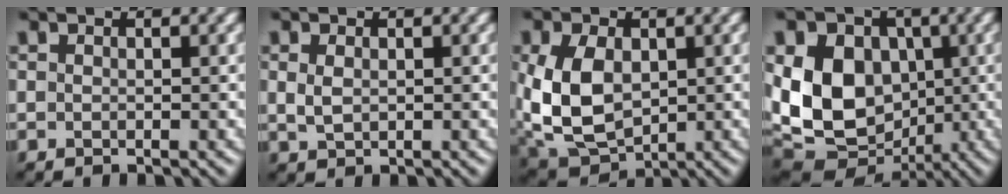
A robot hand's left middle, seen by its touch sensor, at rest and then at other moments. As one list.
[{"total": 1.4, "force": [0.3, 1.0, 1.0], "torque": [-0.027, -0.002, 0.009]}, {"total": 8.4, "force": [0.2, 5.8, 6.1], "torque": [-0.150, -0.005, 0.007]}, {"total": 13.4, "force": [0.5, 10.2, 8.6], "torque": [-0.160, 0.002, 0.001]}]